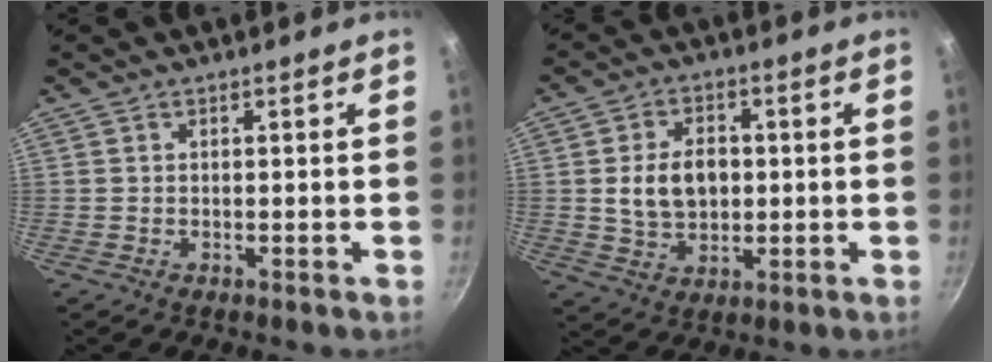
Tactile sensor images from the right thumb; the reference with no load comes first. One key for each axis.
{"total": 9.4, "fx": 0.5, "fy": 6.7, "fz": 6.6, "tx": -0.093, "ty": 0.003, "tz": 0.010}